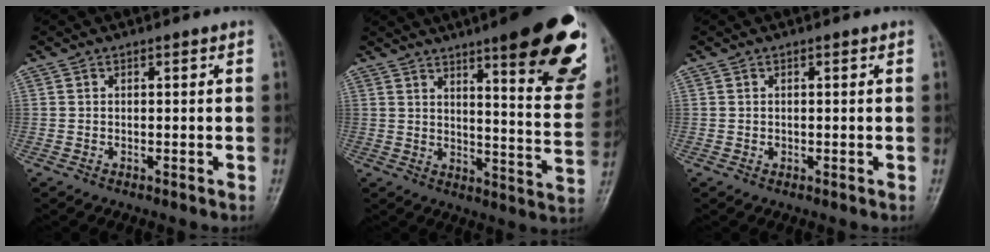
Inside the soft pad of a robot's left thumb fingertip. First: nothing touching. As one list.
[{"total": 22.9, "force": [13.3, 4.7, 18.0], "torque": [-0.204, -0.066, 0.173]}, {"total": 0.7, "force": [0.1, 0.7, 0.3], "torque": [0.003, 0.002, 0.000]}]